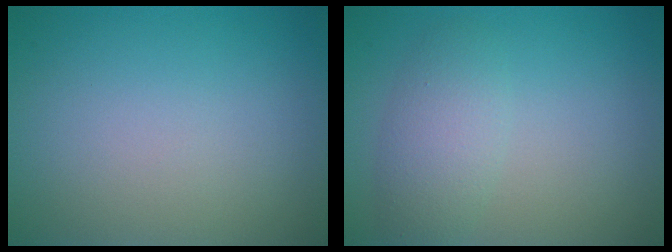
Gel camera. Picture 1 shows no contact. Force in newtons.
{"total": 2.9, "press": 2.9, "slide": 0.0}